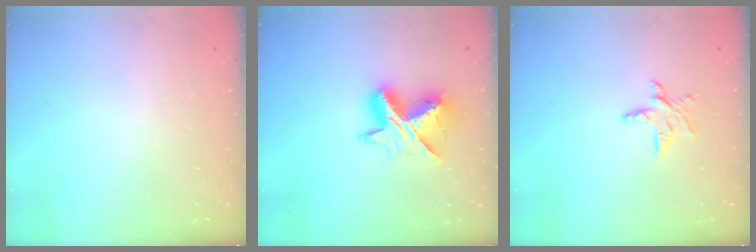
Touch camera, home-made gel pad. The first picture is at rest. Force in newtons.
{"total": 10.2, "press": 10.2, "slide": 0.8}
{"total": 5.8, "press": 5.8, "slide": 0.2}